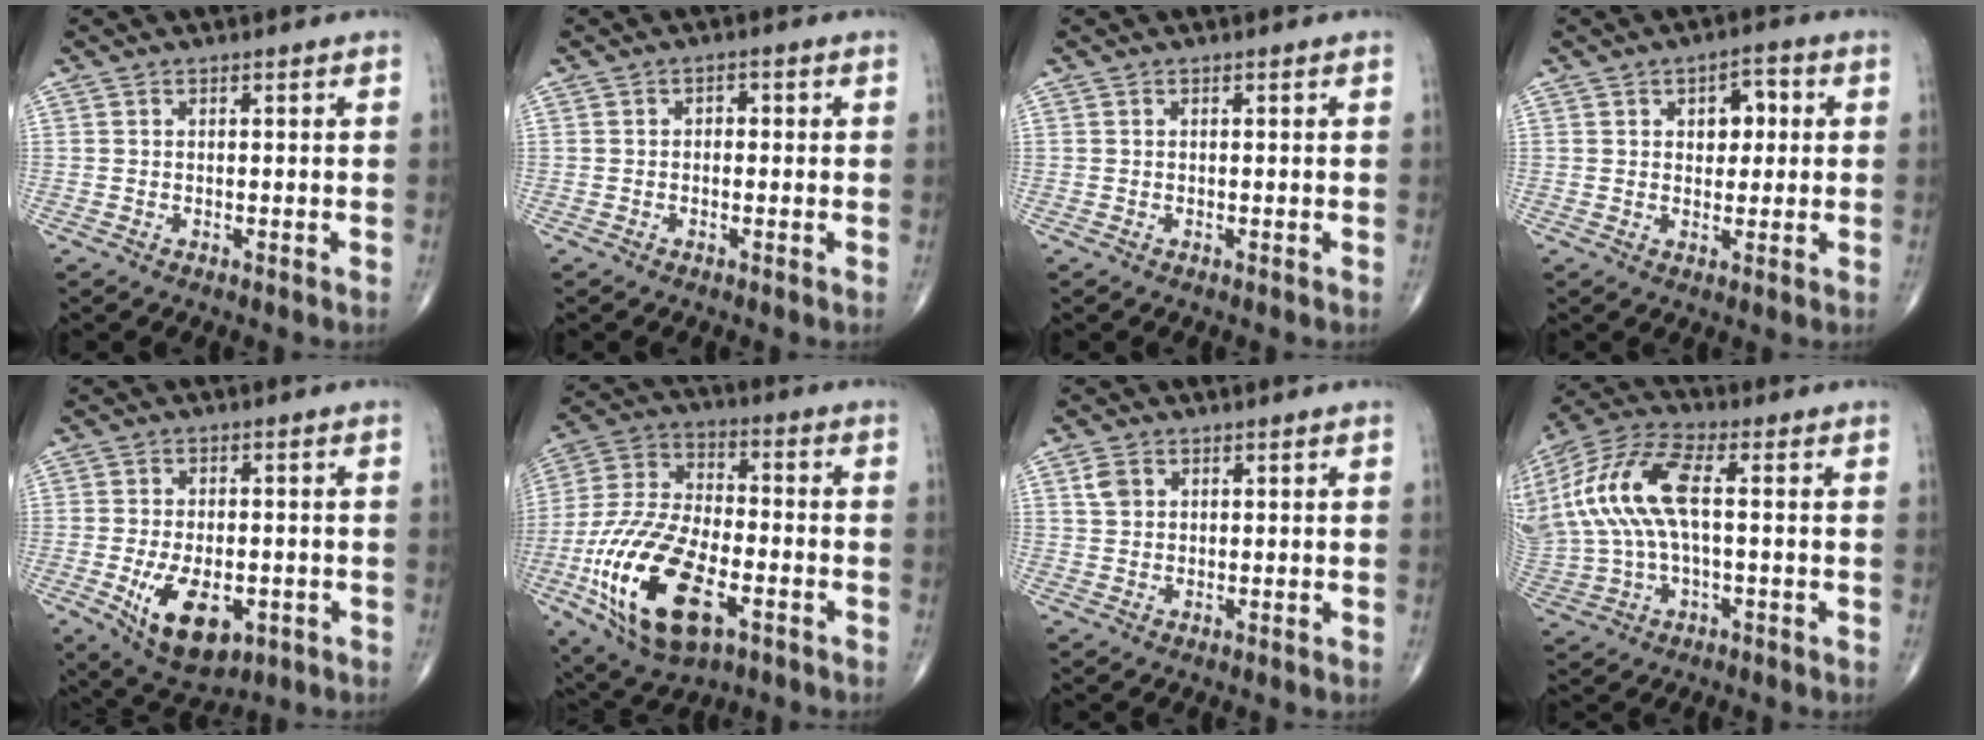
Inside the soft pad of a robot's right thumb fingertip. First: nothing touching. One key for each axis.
{"total": 1.6, "fx": 0.0, "fy": 1.1, "fz": 1.1, "tx": -0.001, "ty": 0.007, "tz": -0.007}
{"total": 0.0}
{"total": 5.7, "fx": 1.3, "fy": 3.7, "fz": 4.2, "tx": -0.032, "ty": 0.004, "tz": 0.015}
{"total": 11.7, "fx": -3.7, "fy": 6.3, "fz": 9.1, "tx": -0.138, "ty": -0.002, "tz": -0.043}
{"total": 22.8, "fx": -8.0, "fy": 11.2, "fz": 18.1, "tx": -0.365, "ty": 0.016, "tz": -0.135}
{"total": 2.8, "fx": 1.1, "fy": 2.2, "fz": 1.5, "tx": -0.024, "ty": 0.000, "tz": 0.023}
{"total": 18.7, "fx": 2.3, "fy": 8.8, "fz": 16.3, "tx": -0.374, "ty": 0.027, "tz": 0.044}